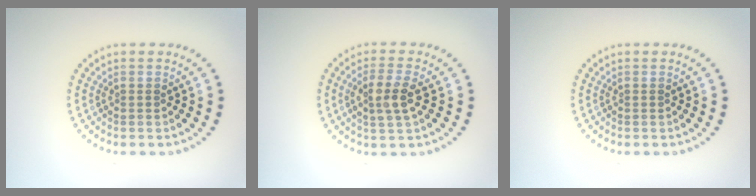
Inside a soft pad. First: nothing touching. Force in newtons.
{"total": 2.8, "press": 2.6, "slide": 1.1}
{"total": 0.0}